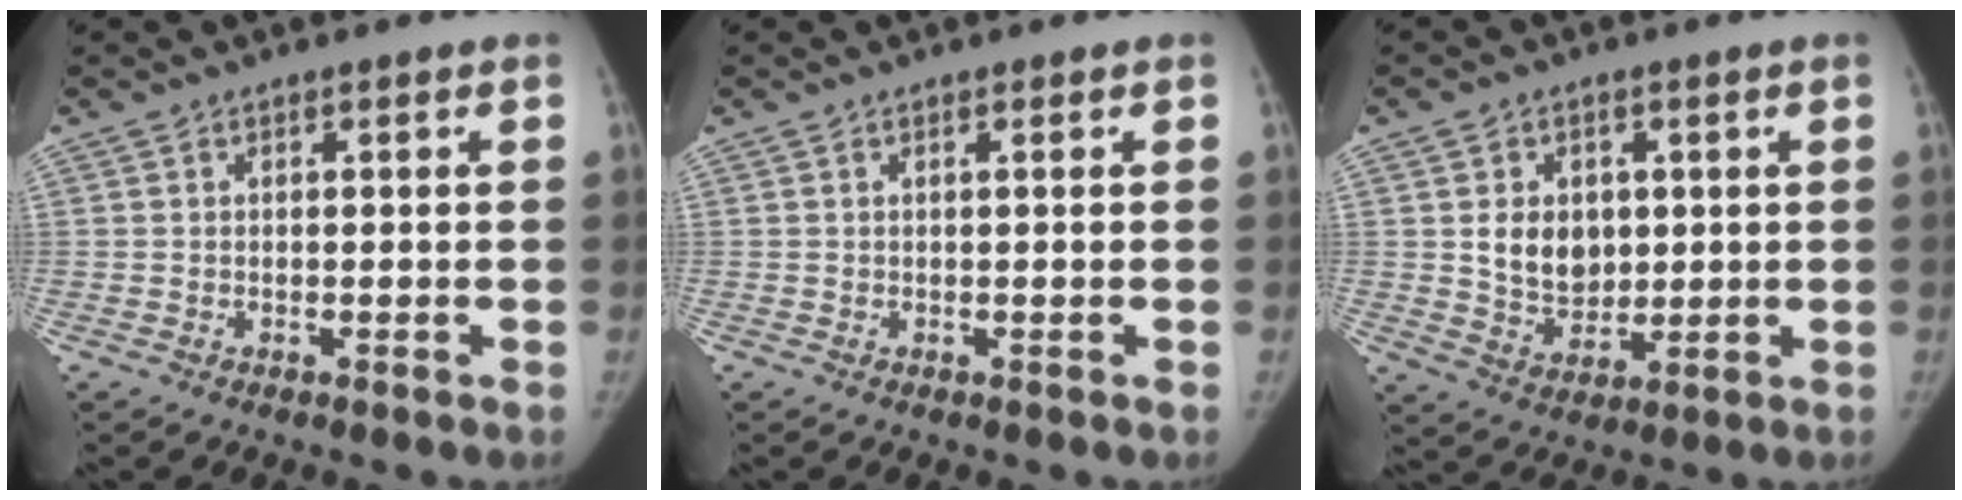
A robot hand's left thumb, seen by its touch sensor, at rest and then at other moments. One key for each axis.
{"total": 0.0}
{"total": 8.2, "fx": 1.5, "fy": 6.2, "fz": 5.1, "tx": -0.047, "ty": -0.016, "tz": 0.038}